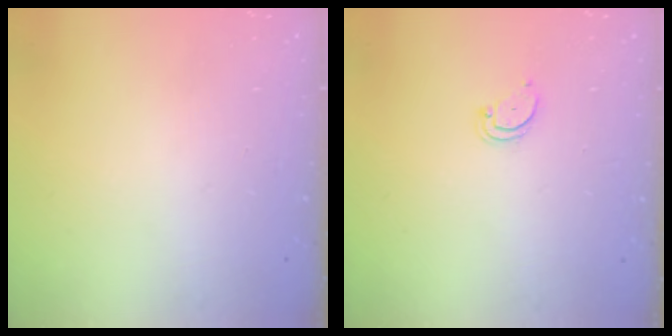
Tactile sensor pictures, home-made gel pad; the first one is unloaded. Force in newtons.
{"total": 3.5, "press": 3.4, "slide": 0.3}